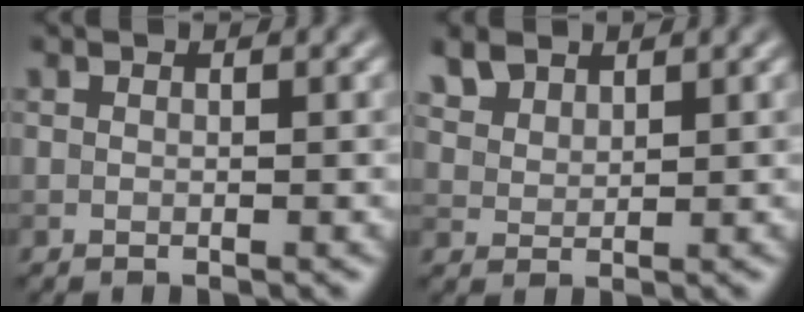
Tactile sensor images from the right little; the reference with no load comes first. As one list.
[{"total": 3.1, "force": [2.4, 1.6, 1.1], "torque": [-0.034, -0.002, 0.059]}]